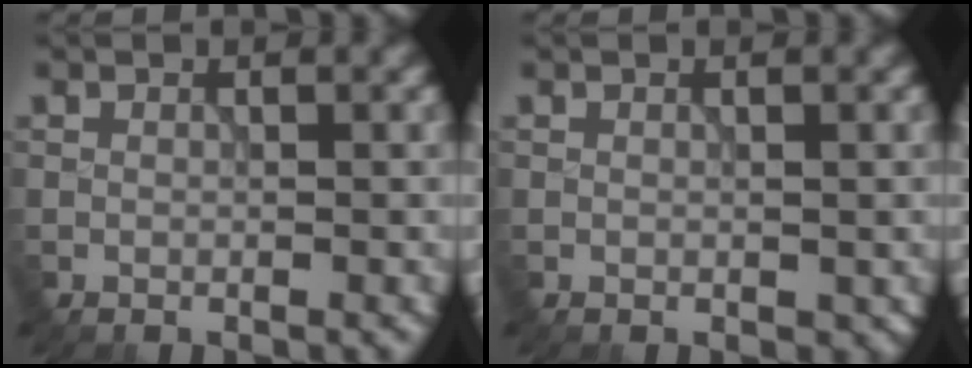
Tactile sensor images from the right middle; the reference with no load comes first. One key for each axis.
{"total": 0.7, "fx": -0.1, "fy": 0.5, "fz": 0.5, "tx": -0.009, "ty": -0.006, "tz": 0.002}